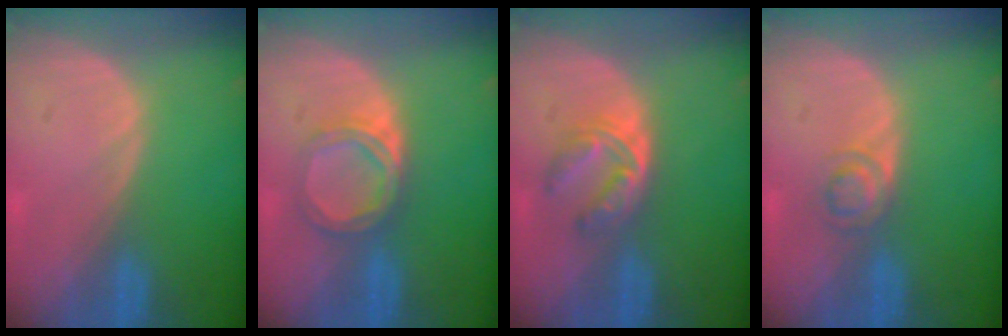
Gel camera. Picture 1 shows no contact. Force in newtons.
{"total": 4.8, "press": 4.8, "slide": 0.3}
{"total": 6.2, "press": 5.0, "slide": 3.6}
{"total": 3.0, "press": 2.9, "slide": 0.2}